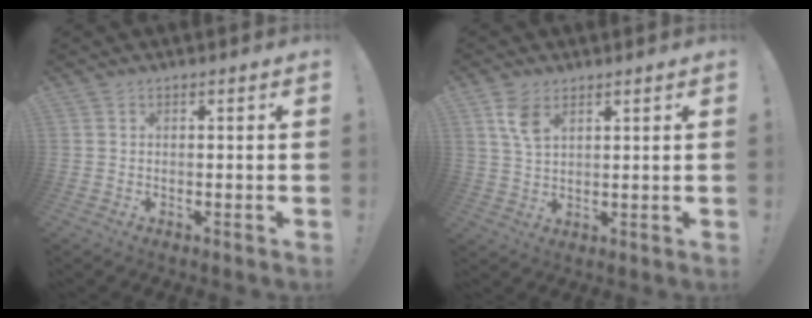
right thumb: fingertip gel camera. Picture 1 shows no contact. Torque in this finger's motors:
{"motor_torque": [0.05, 0.09, 0.34, 0.35, 0.01]}